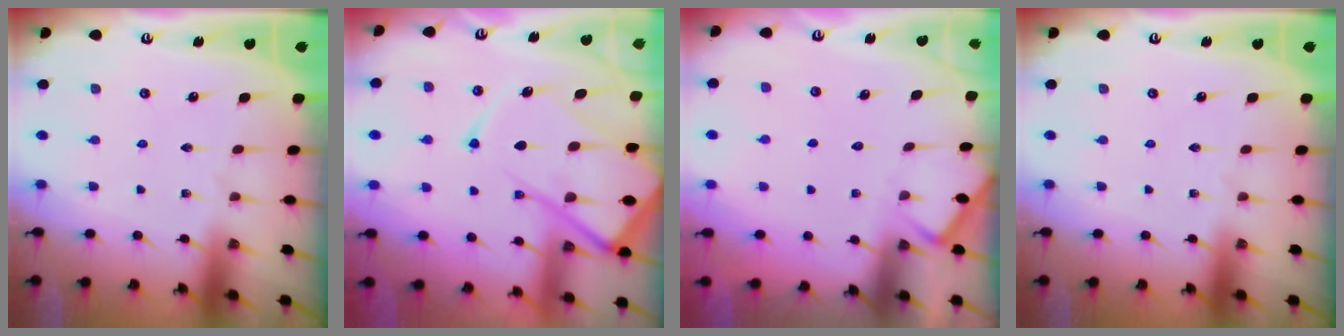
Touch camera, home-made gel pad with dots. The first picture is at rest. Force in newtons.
{"total": 18.5, "press": 18.3, "slide": 2.1}
{"total": 4.5, "press": 4.5, "slide": 0.5}
{"total": 0.0}